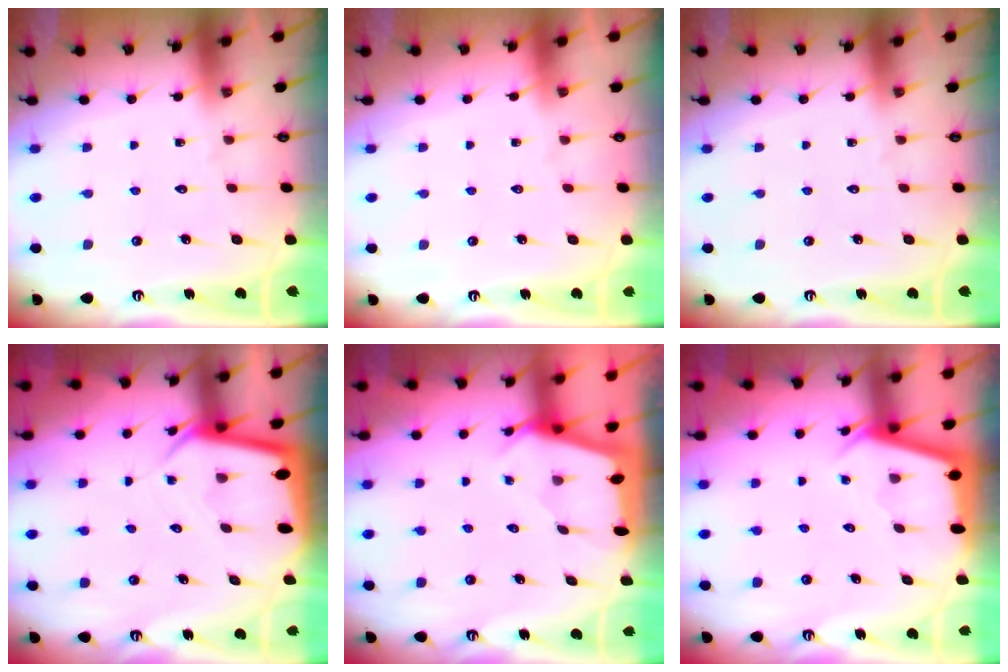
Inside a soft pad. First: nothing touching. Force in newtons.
{"total": 0.6, "press": 0.6, "slide": 0.2}
{"total": 0.0}
{"total": 2.6, "press": 2.6, "slide": 0.1}
{"total": 3.4, "press": 3.4, "slide": 0.2}
{"total": 2.8, "press": 2.8, "slide": 0.4}